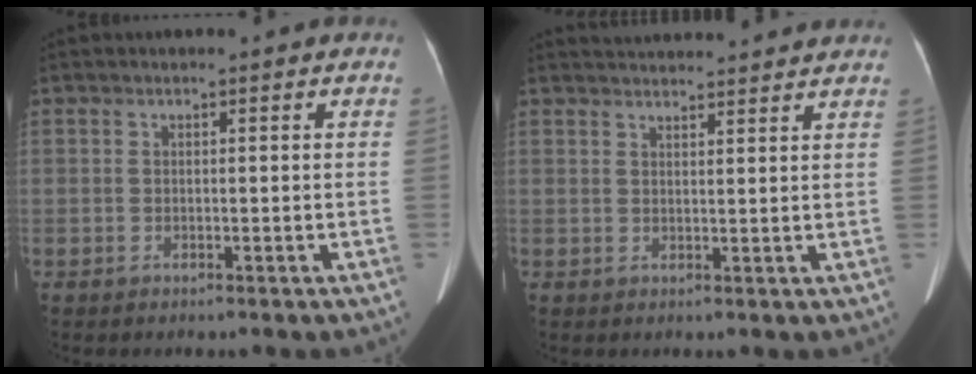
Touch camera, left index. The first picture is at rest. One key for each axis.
{"total": 9.4, "fx": 9.0, "fy": 0.7, "fz": 2.3, "tx": -0.032, "ty": 0.028, "tz": 0.111}